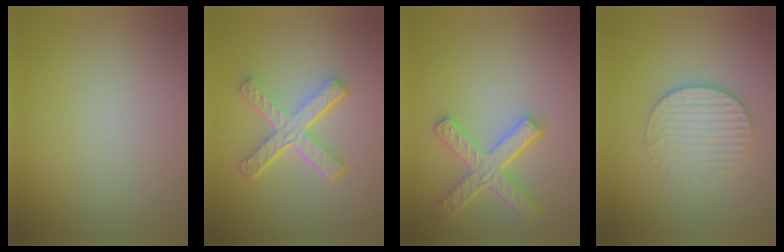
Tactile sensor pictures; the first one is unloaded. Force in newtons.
{"total": 5.2, "press": 3.6, "slide": 3.7}
{"total": 4.2, "press": 3.9, "slide": 1.7}
{"total": 3.0, "press": 2.7, "slide": 1.3}